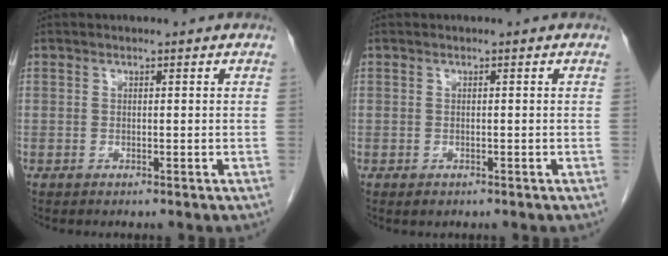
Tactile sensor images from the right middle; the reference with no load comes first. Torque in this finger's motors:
{"motor_torque": [0.48, -0.14, -0.06, 0.00]}